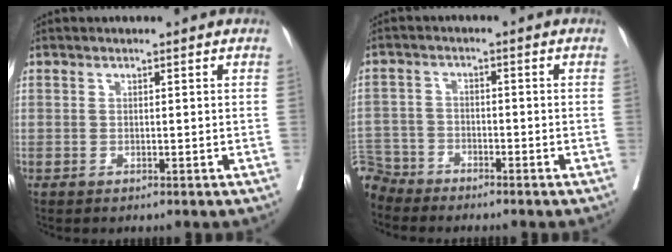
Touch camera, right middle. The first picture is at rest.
{"total": 5.8, "force": [-5.4, 2.0, -0.8], "torque": [0.022, 0.001, -0.109]}